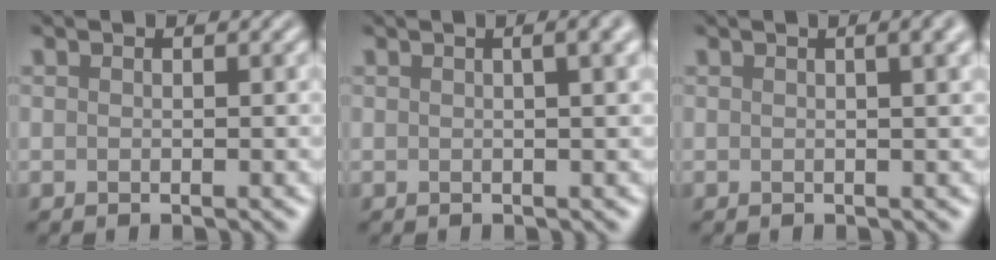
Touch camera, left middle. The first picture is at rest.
{"total": 6.1, "force": [2.4, 3.0, 4.8], "torque": [-0.020, 0.033, -0.009]}
{"total": 5.4, "force": [2.2, 2.6, 4.2], "torque": [-0.019, 0.029, -0.008]}